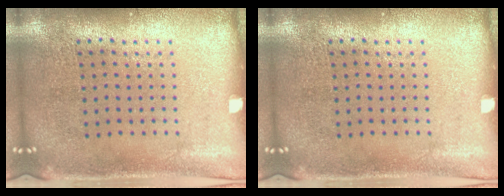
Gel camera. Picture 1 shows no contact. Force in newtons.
{"total": 0.0}